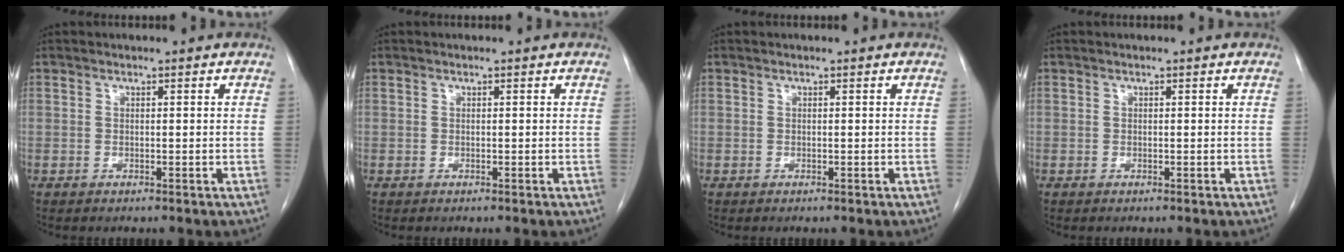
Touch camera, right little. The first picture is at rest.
{"total": 0.0}
{"total": 0.0}
{"total": 0.0}